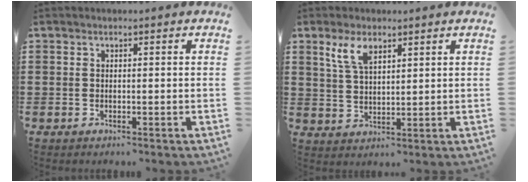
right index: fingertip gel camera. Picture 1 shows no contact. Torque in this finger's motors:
{"motor_torque": [0.60, 0.11, 0.41, 0.08]}